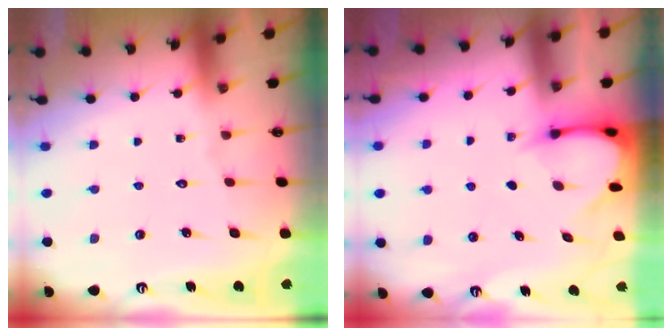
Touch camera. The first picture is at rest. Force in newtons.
{"total": 3.4, "press": 3.4, "slide": 0.3}